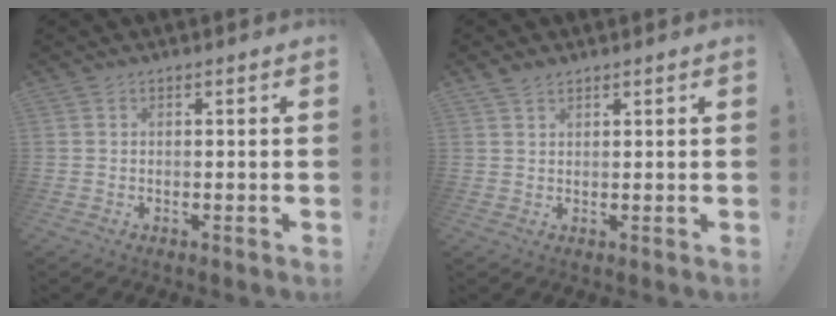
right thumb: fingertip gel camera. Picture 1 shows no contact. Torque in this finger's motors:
{"motor_torque": [0.00, 0.01, 0.34, 0.22, 0.12]}